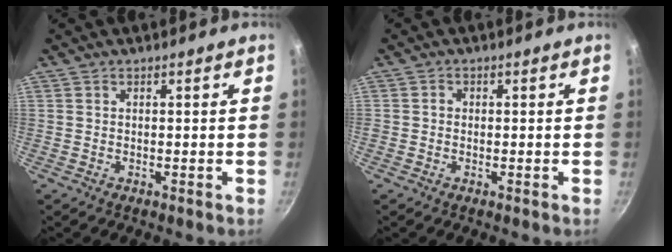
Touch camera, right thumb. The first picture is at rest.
{"total": 1.1, "force": [-0.1, 1.0, 0.3], "torque": [-0.003, 0.004, -0.005]}